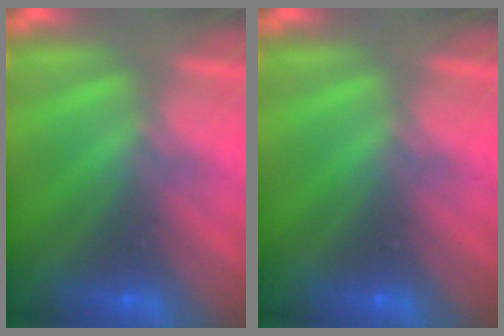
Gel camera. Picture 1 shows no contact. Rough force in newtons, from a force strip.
{"total": 0.0}